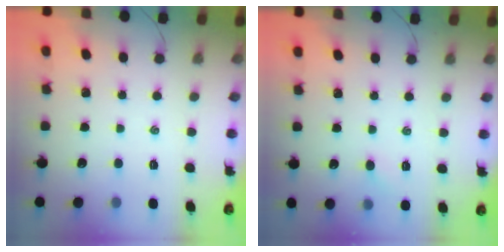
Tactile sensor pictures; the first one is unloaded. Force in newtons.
{"total": 3.4, "press": 3.2, "slide": 1.0}